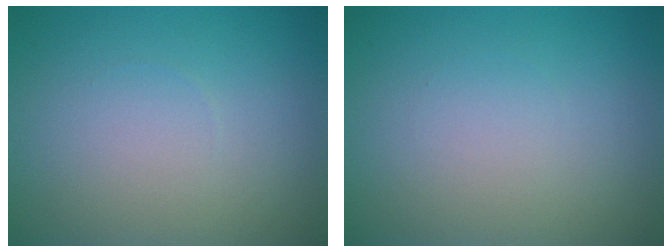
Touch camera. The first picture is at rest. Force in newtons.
{"total": 0.0}